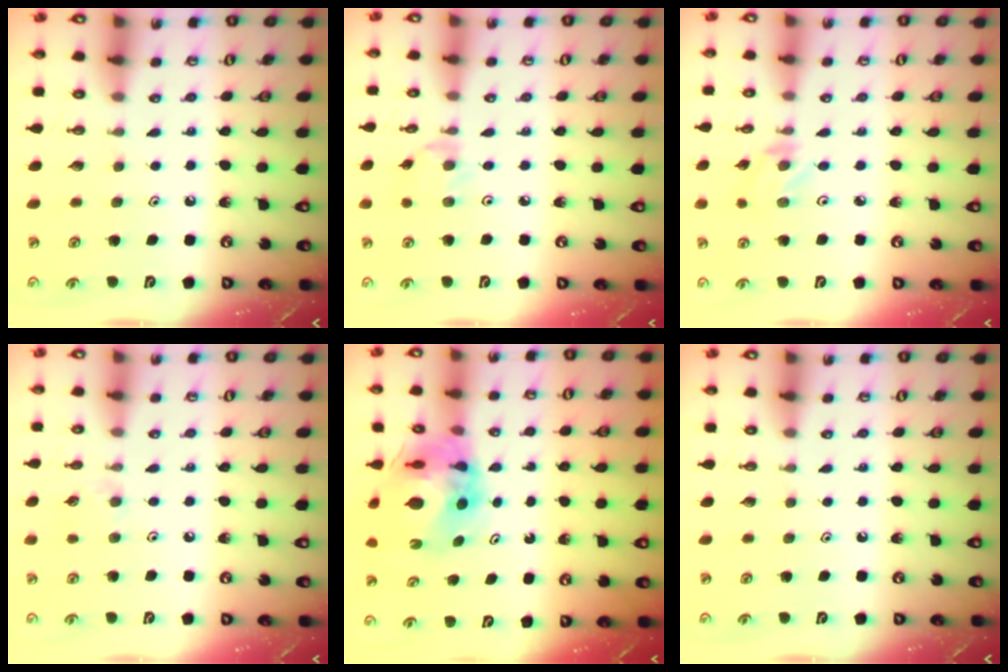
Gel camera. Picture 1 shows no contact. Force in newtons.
{"total": 2.4, "press": 2.4, "slide": 0.3}
{"total": 2.1, "press": 2.0, "slide": 0.4}
{"total": 5.3, "press": 5.3, "slide": 0.7}
{"total": 11.8, "press": 11.7, "slide": 1.3}
{"total": 0.0}